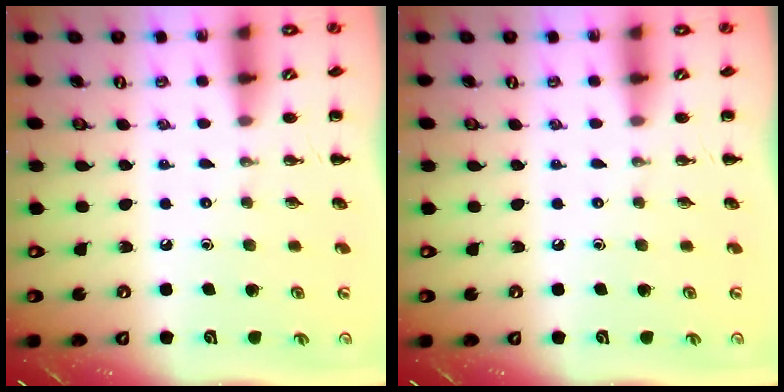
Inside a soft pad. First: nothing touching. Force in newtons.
{"total": 0.0}